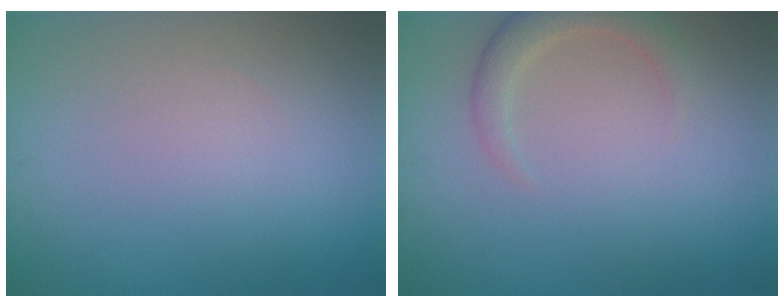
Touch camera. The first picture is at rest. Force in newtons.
{"total": 2.4, "press": 2.4, "slide": 0.3}